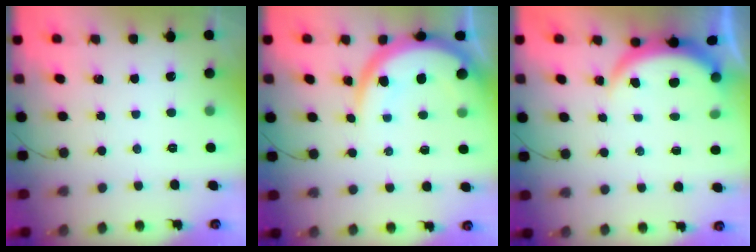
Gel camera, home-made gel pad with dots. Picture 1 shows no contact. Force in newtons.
{"total": 11.0, "press": 11.0, "slide": 1.1}
{"total": 3.9, "press": 3.9, "slide": 0.2}